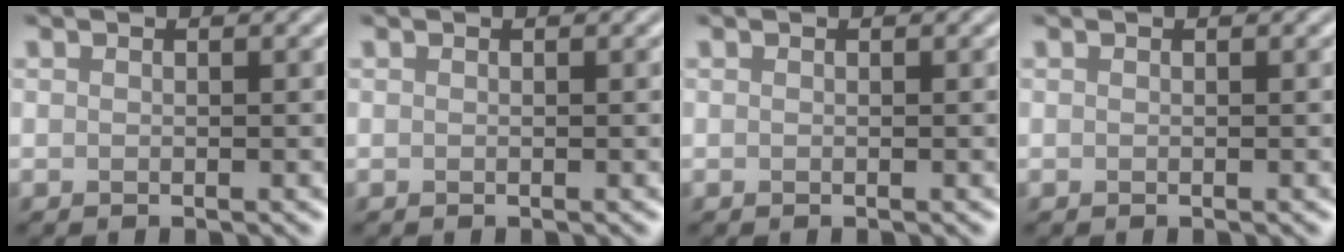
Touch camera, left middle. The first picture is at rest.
{"total": 0.0}
{"total": 0.0}
{"total": 0.0}